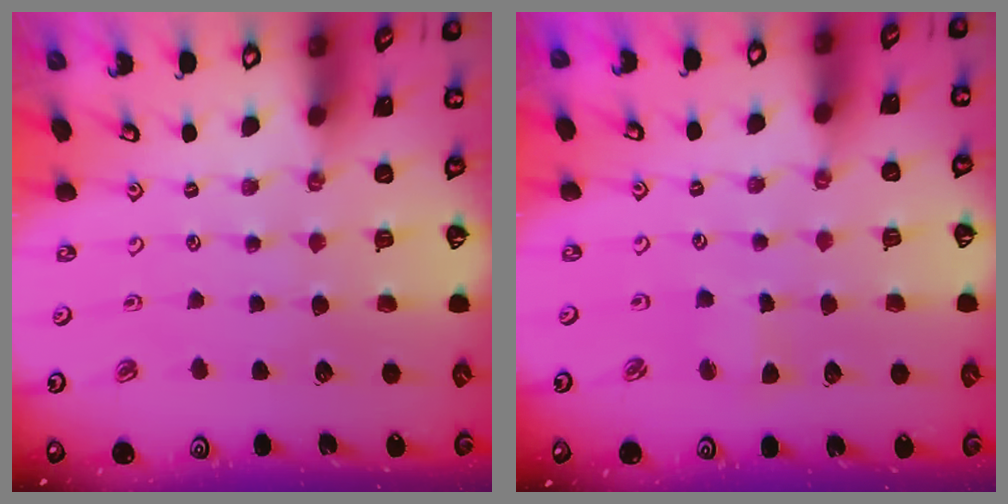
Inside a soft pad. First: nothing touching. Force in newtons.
{"total": 2.5, "press": 2.4, "slide": 0.3}